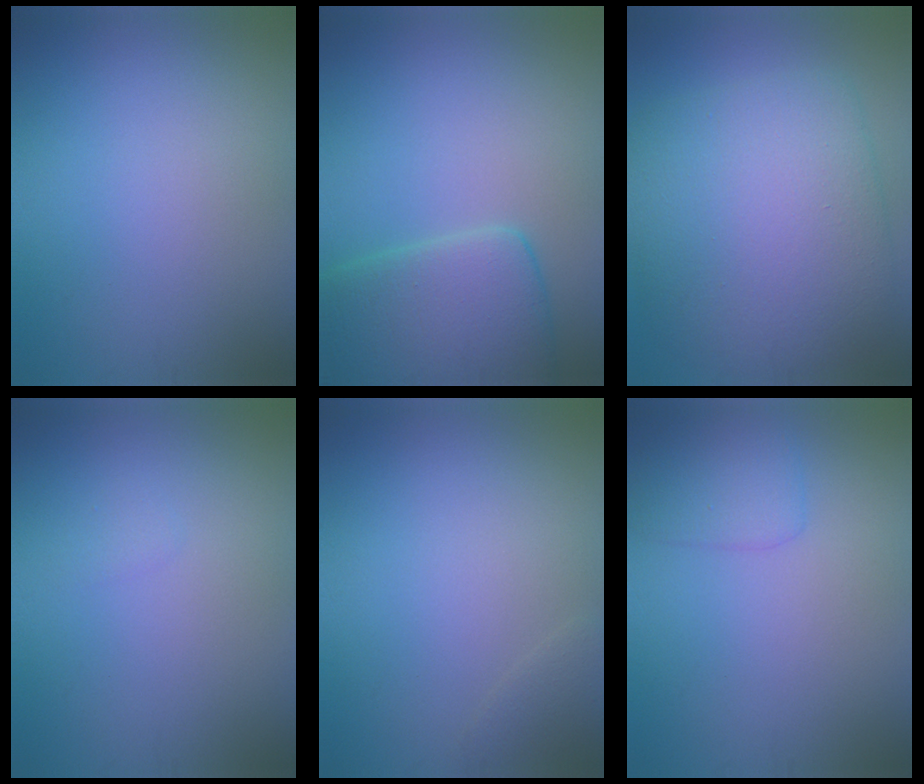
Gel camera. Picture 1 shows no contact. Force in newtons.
{"total": 7.7, "press": 7.6, "slide": 0.5}
{"total": 11.1, "press": 11.1, "slide": 0.4}
{"total": 0.5, "press": 0.5, "slide": 0.0}
{"total": 1.1, "press": 1.1, "slide": 0.0}
{"total": 2.3, "press": 2.3, "slide": 0.1}